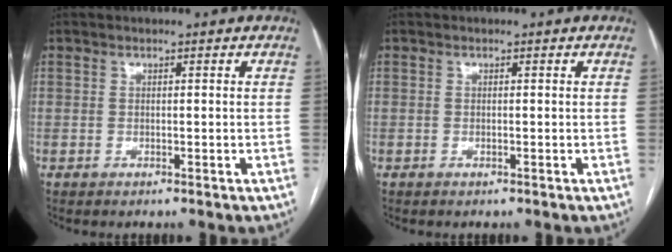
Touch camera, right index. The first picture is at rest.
{"total": 0.0}